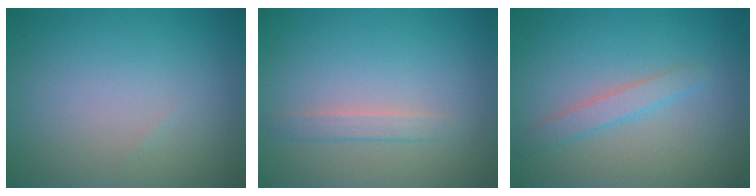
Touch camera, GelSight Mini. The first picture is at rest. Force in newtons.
{"total": 1.3, "press": 1.3, "slide": 0.1}
{"total": 1.8, "press": 1.8, "slide": 0.1}